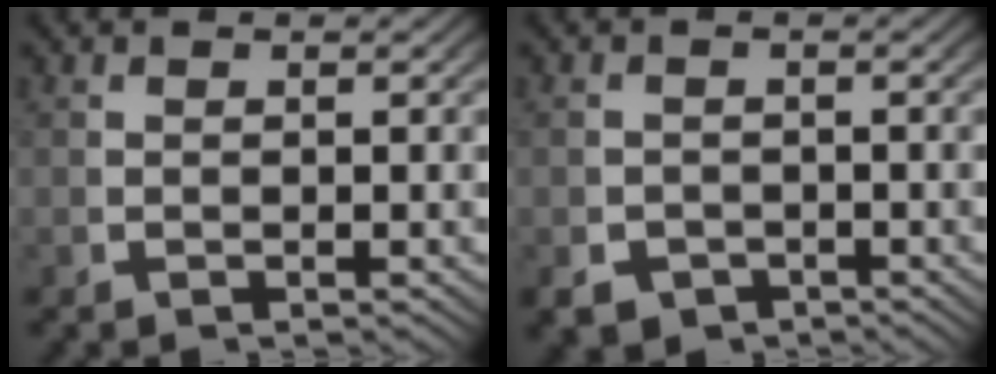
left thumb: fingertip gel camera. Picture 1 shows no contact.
{"total": 4.3, "force": [-3.0, 2.9, 1.2], "torque": [-0.023, -0.027, -0.041]}